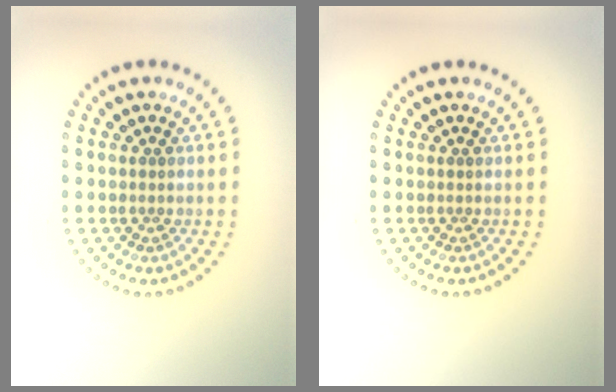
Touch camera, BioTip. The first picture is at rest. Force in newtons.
{"total": 0.0}